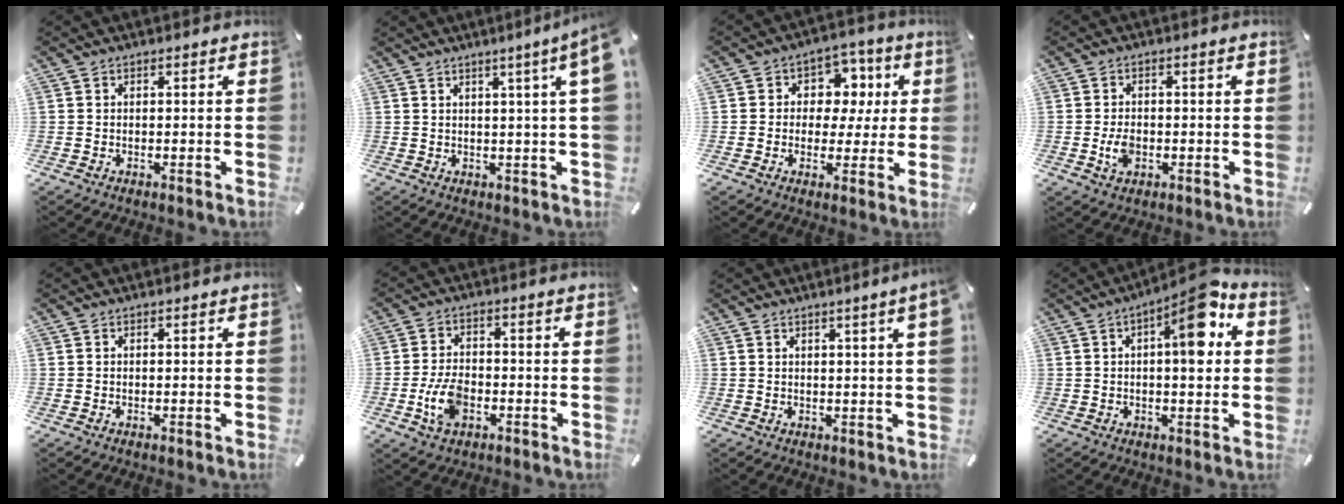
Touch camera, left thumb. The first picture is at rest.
{"total": 6.7, "force": [3.4, -0.5, 5.8], "torque": [-0.098, -0.015, 0.053]}
{"total": 9.1, "force": [1.5, 8.2, 3.8], "torque": [-0.047, -0.005, 0.025]}
{"total": 4.4, "force": [-0.9, 3.1, 3.0], "torque": [-0.071, -0.002, -0.019]}
{"total": 0.0}
{"total": 8.2, "force": [-2.6, 5.3, 5.8], "torque": [-0.123, 0.011, -0.045]}
{"total": 3.8, "force": [1.8, -0.2, 3.3], "torque": [-0.063, -0.003, 0.029]}
{"total": 12.9, "force": [3.6, 4.5, 11.6], "torque": [-0.152, -0.014, 0.049]}